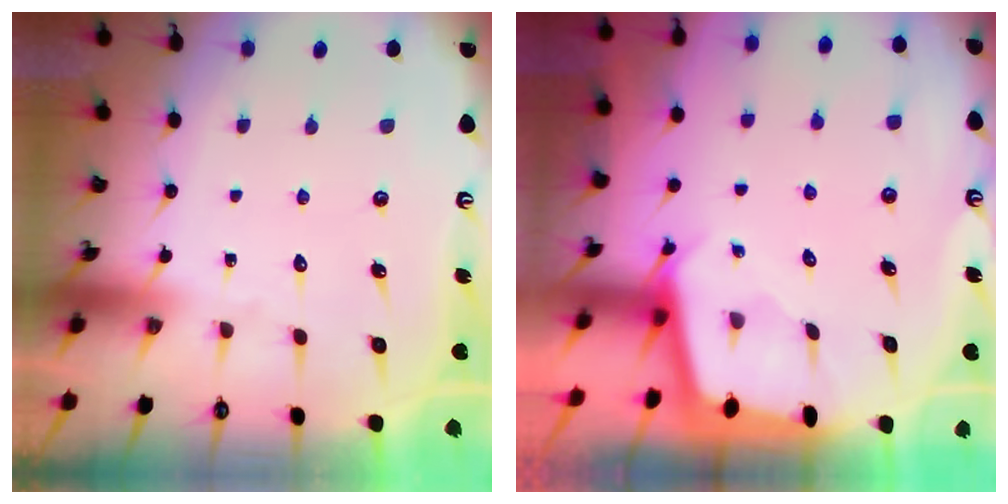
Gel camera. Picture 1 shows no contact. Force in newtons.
{"total": 1.9, "press": 1.9, "slide": 0.2}